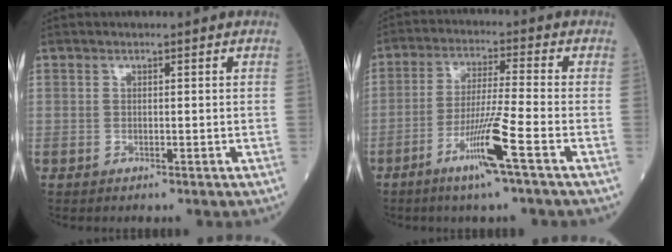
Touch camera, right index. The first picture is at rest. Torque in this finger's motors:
{"motor_torque": [1.30, -0.68, 0.60, 0.20]}